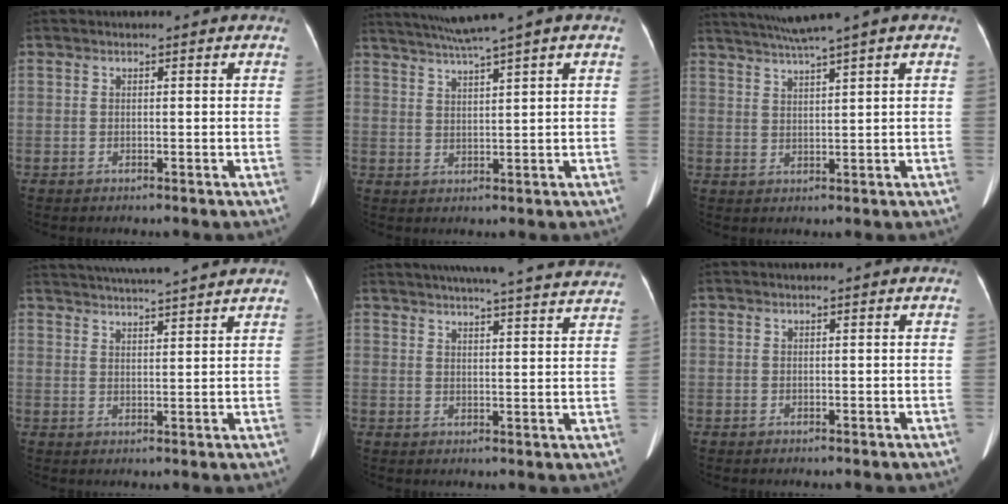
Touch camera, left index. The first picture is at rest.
{"total": 6.8, "force": [5.3, -1.6, 3.9], "torque": [-0.070, 0.020, 0.094]}
{"total": 6.2, "force": [4.9, -1.5, 3.5], "torque": [-0.065, 0.018, 0.088]}
{"total": 14.0, "force": [13.0, -0.1, 5.3], "torque": [-0.099, 0.024, 0.187]}
{"total": 27.2, "force": [24.9, 2.4, 10.6], "torque": [-0.169, -0.011, 0.302]}
{"total": 0.0}